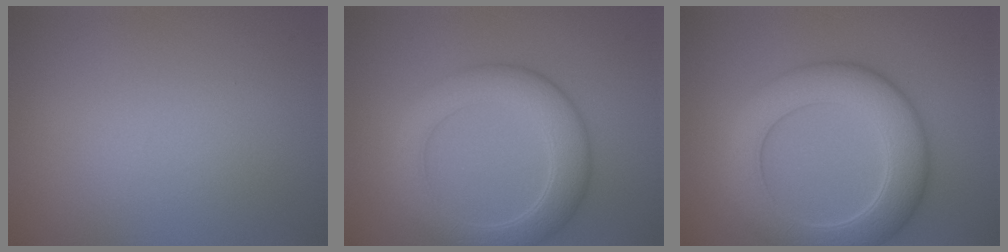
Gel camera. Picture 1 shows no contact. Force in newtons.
{"total": 5.3, "press": 5.3, "slide": 0.3}
{"total": 7.3, "press": 7.3, "slide": 0.3}